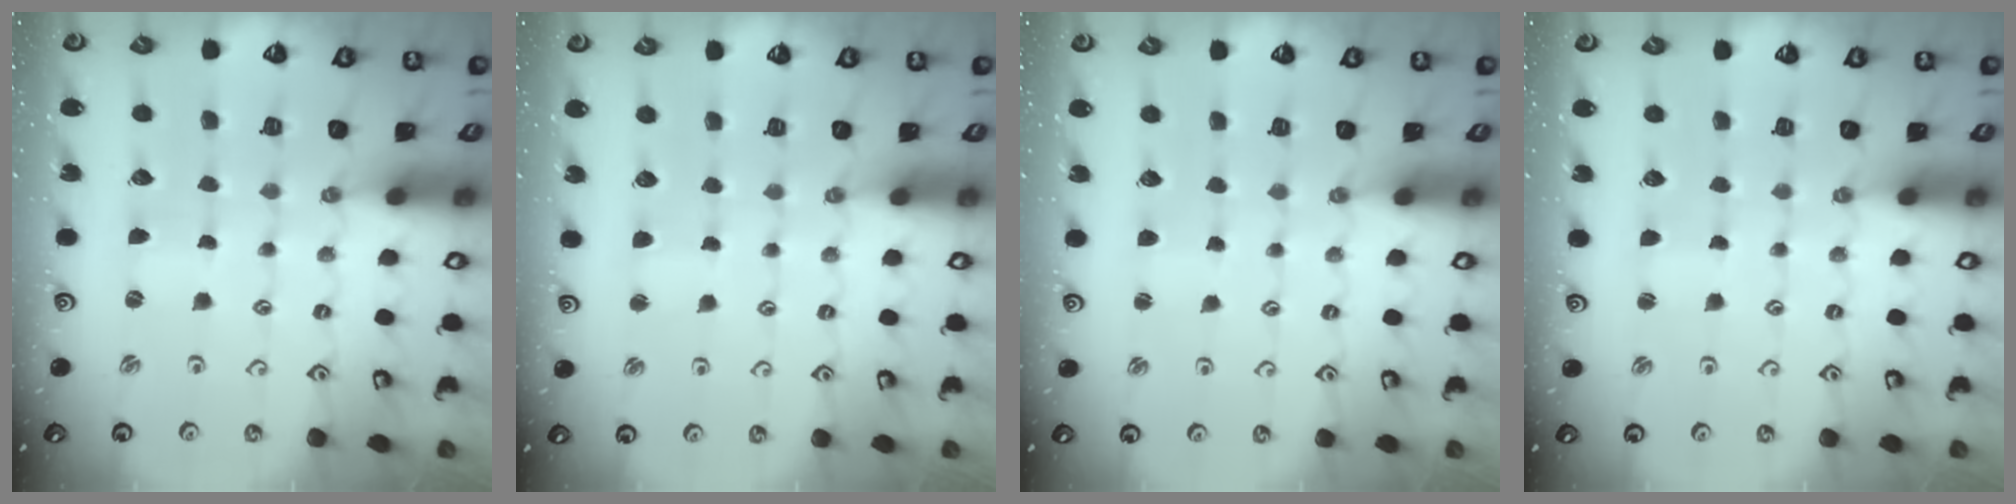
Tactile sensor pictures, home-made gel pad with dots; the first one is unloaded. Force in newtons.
{"total": 1.8, "press": 1.7, "slide": 0.3}
{"total": 1.8, "press": 1.8, "slide": 0.2}
{"total": 0.6, "press": 0.6, "slide": 0.0}